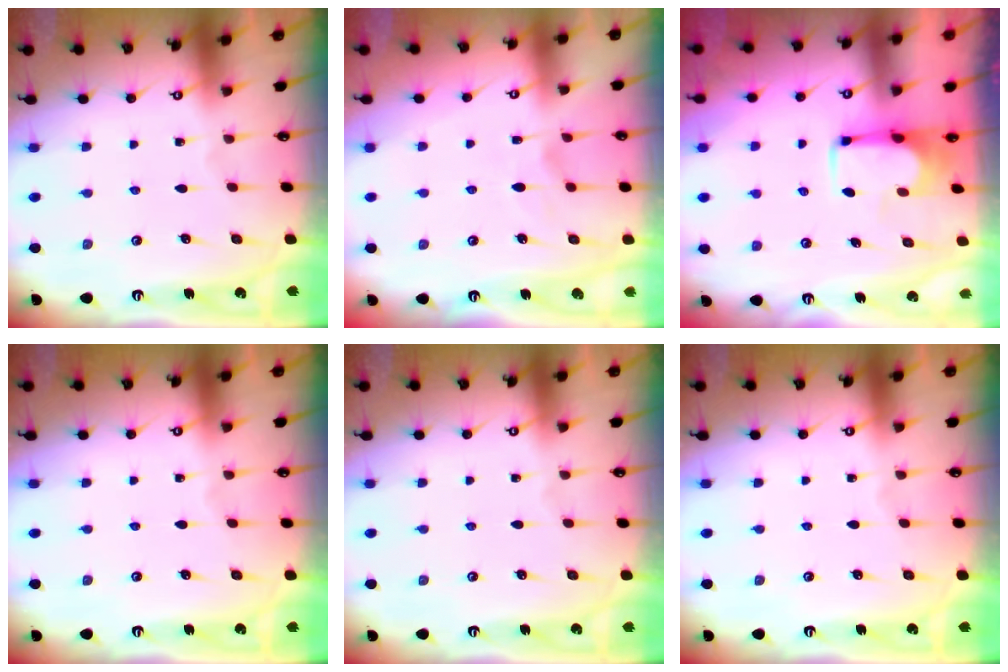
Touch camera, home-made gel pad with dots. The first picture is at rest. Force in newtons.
{"total": 2.0, "press": 1.6, "slide": 1.2}
{"total": 3.6, "press": 3.6, "slide": 0.2}
{"total": 0.0}
{"total": 0.0}
{"total": 0.0}